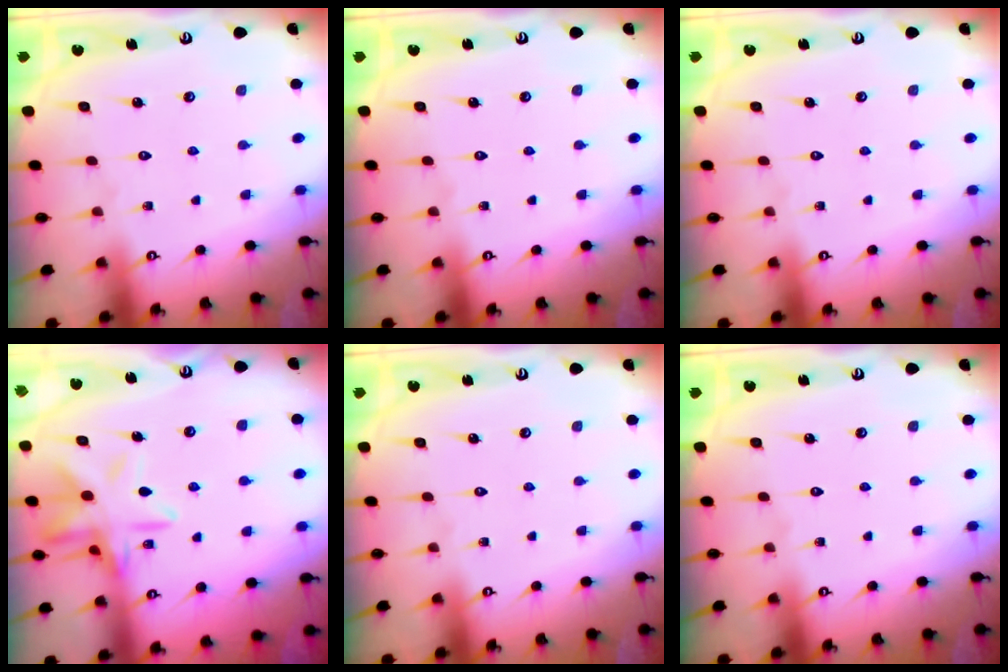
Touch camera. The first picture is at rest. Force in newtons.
{"total": 0.0}
{"total": 0.0}
{"total": 13.3, "press": 13.2, "slide": 1.1}
{"total": 0.0}
{"total": 0.0}